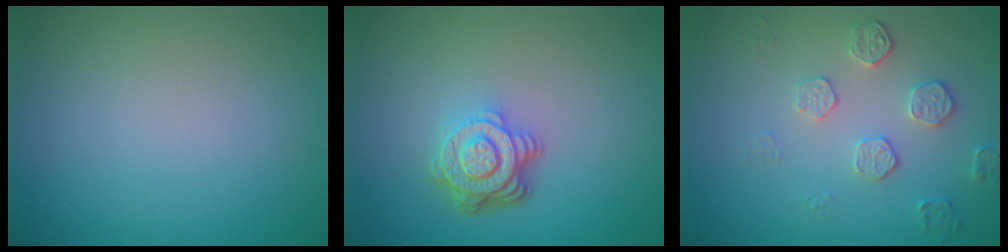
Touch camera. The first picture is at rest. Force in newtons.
{"total": 4.6, "press": 3.4, "slide": 3.2}
{"total": 2.1, "press": 1.5, "slide": 1.4}